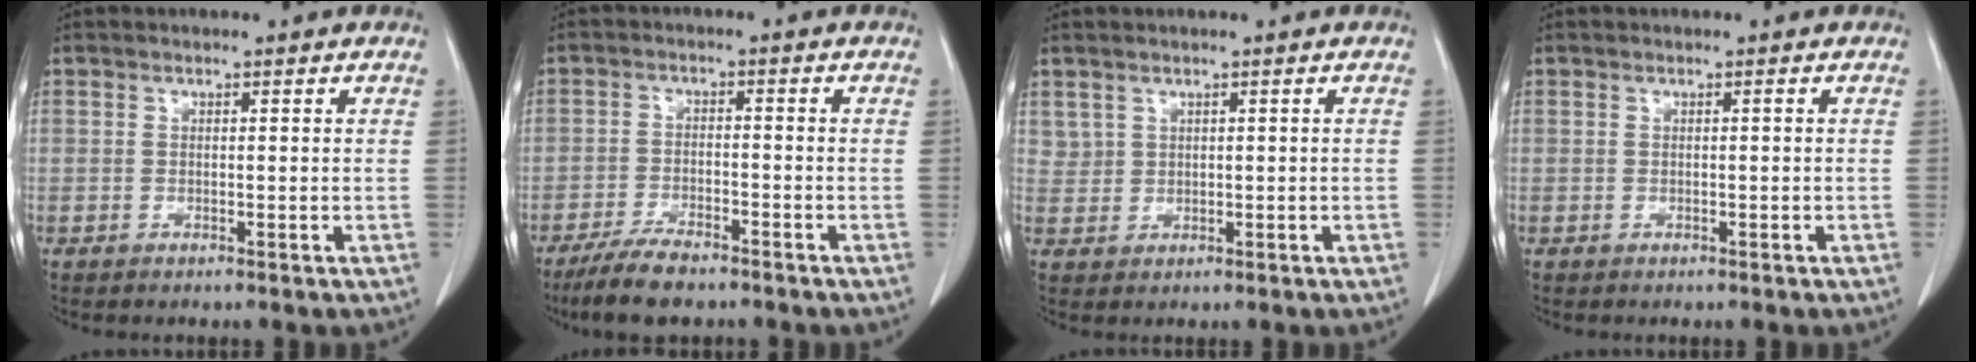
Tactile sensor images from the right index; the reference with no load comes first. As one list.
[{"total": 6.8, "force": [-5.5, 2.0, 3.6], "torque": [-0.070, -0.011, -0.099]}, {"total": 1.7, "force": [1.1, 1.4, 0.1], "torque": [0.011, 0.005, 0.016]}, {"total": 0.0}]